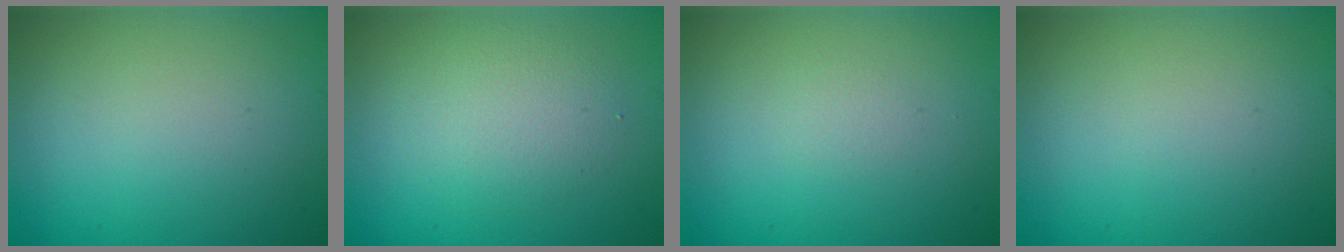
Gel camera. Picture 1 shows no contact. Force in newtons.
{"total": 3.0, "press": 3.0, "slide": 0.2}
{"total": 0.5, "press": 0.5, "slide": 0.0}
{"total": 0.0}